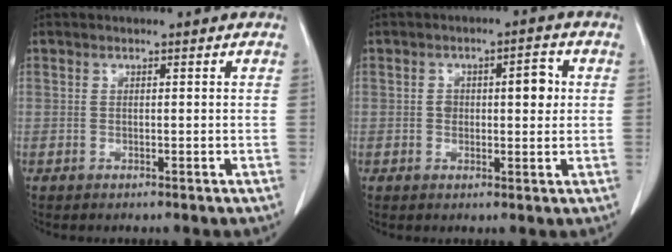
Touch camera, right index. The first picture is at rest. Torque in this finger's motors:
{"motor_torque": [0.12, 0.08, 0.08, 0.02]}